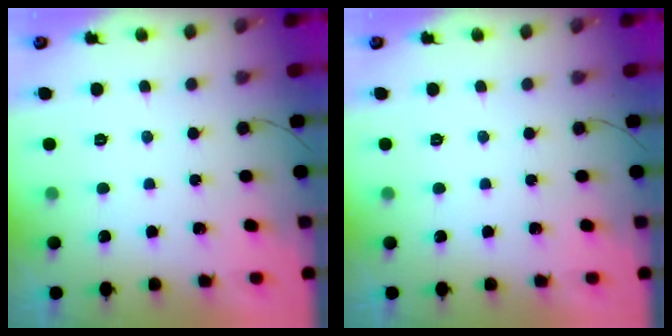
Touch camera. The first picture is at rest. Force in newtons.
{"total": 0.0}